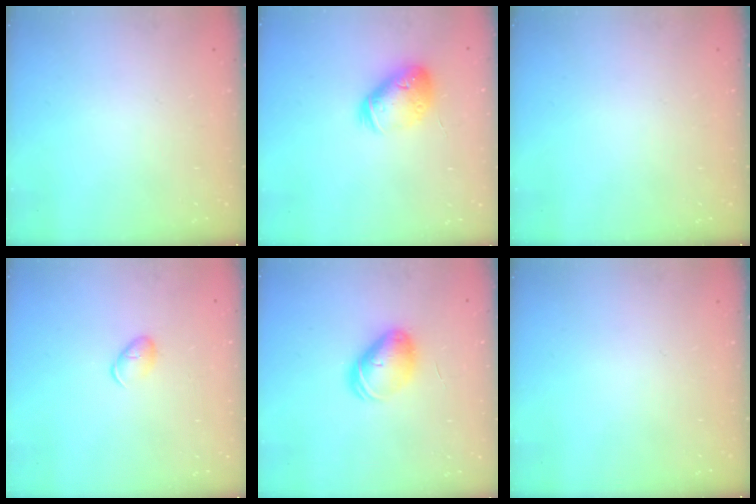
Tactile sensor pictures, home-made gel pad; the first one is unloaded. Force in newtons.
{"total": 14.2, "press": 14.1, "slide": 2.0}
{"total": 0.0}
{"total": 7.0, "press": 6.9, "slide": 1.2}
{"total": 8.5, "press": 8.5, "slide": 1.0}
{"total": 0.0}